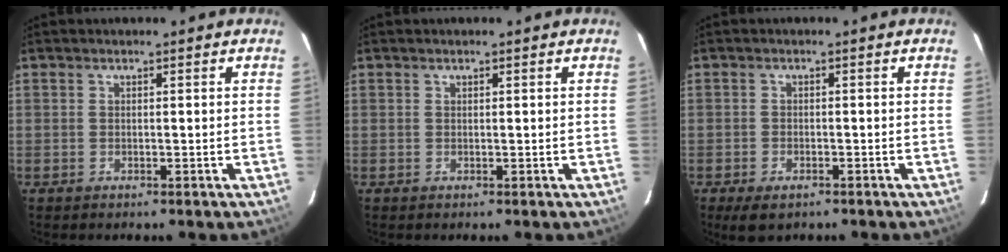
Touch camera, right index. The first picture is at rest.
{"total": 0.0}
{"total": 4.0, "force": [-2.7, 2.0, 2.2], "torque": [-0.052, -0.014, -0.044]}